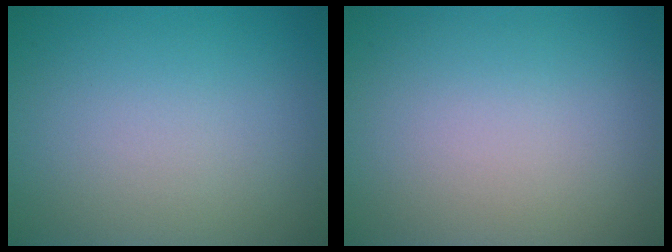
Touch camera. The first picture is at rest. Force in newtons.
{"total": 0.0}